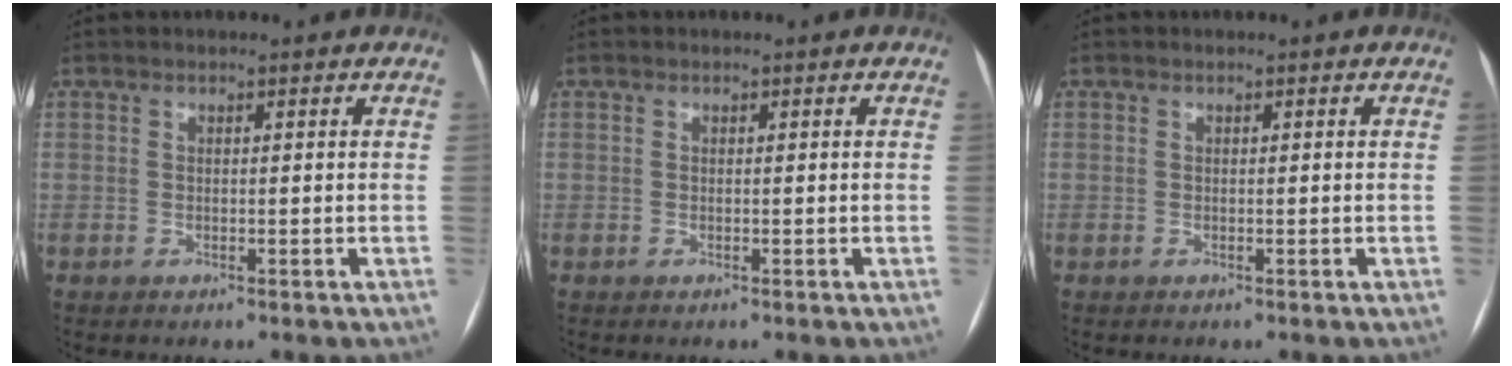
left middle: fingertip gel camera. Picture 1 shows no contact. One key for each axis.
{"total": 0.0}
{"total": 0.0}